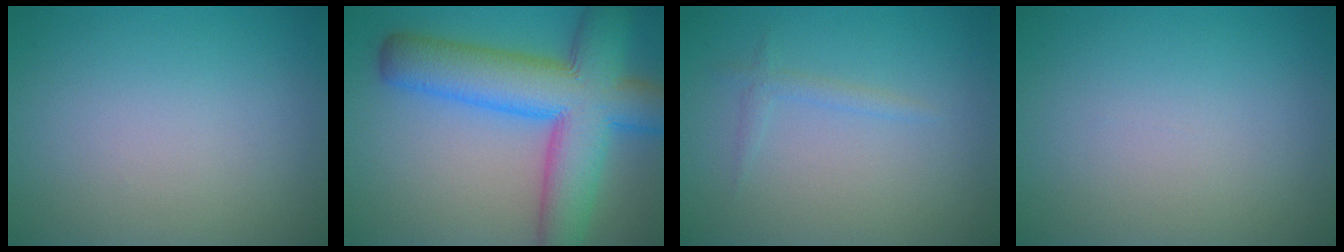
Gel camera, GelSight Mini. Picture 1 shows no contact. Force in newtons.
{"total": 11.2, "press": 11.2, "slide": 0.4}
{"total": 1.0, "press": 1.0, "slide": 0.1}
{"total": 0.0}